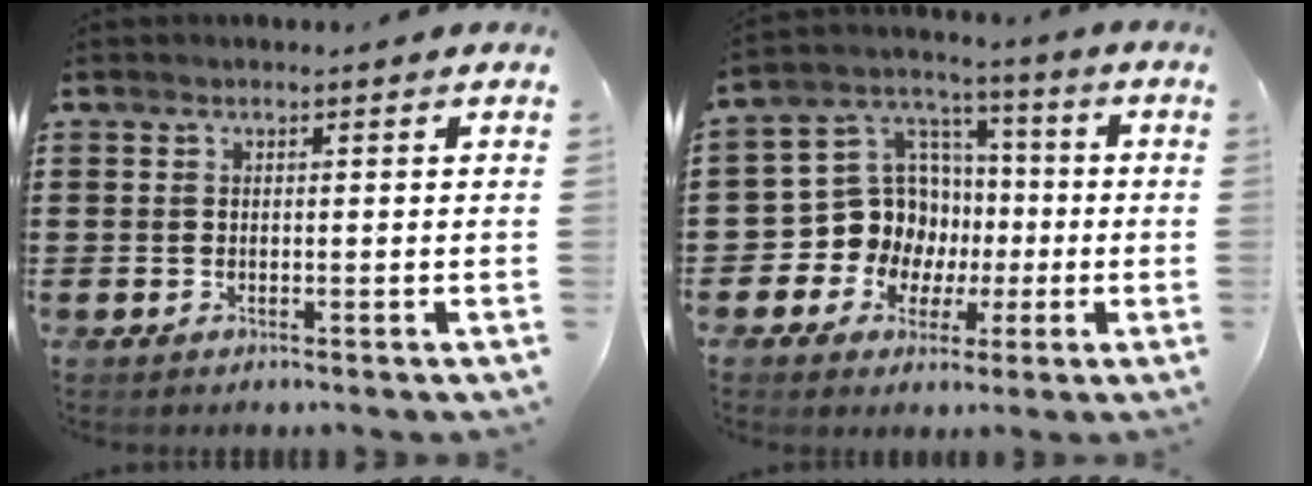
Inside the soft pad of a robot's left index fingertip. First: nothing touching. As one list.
[{"total": 10.4, "force": [-0.8, 10.0, 2.5], "torque": [-0.108, -0.004, -0.009]}]